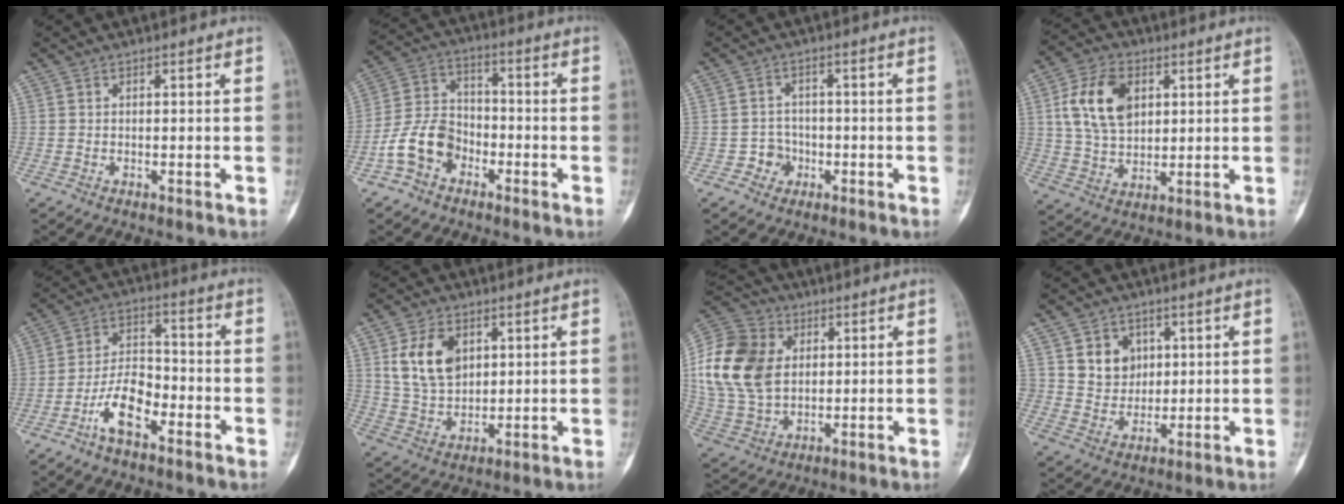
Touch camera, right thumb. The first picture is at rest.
{"total": 10.1, "force": [-4.7, 7.3, 5.2], "torque": [-0.089, 0.042, -0.094]}
{"total": 3.7, "force": [-1.5, 3.3, 0.5], "torque": [0.017, 0.015, -0.028]}
{"total": 12.7, "force": [3.6, 8.3, 8.8], "torque": [-0.147, -0.004, 0.068]}
{"total": 9.3, "force": [-4.9, 4.3, 6.6], "torque": [-0.116, 0.040, -0.096]}
{"total": 10.9, "force": [3.7, 7.3, 7.1], "torque": [-0.111, -0.015, 0.079]}
{"total": 18.9, "force": [3.5, 13.9, 12.2], "torque": [-0.236, -0.001, 0.069]}
{"total": 7.8, "force": [2.7, 6.6, 3.1], "torque": [-0.019, -0.013, 0.053]}